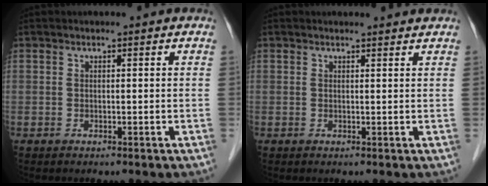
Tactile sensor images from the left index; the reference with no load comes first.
{"total": 1.8, "force": [1.8, 0.0, 0.1], "torque": [-0.009, -0.005, 0.017]}